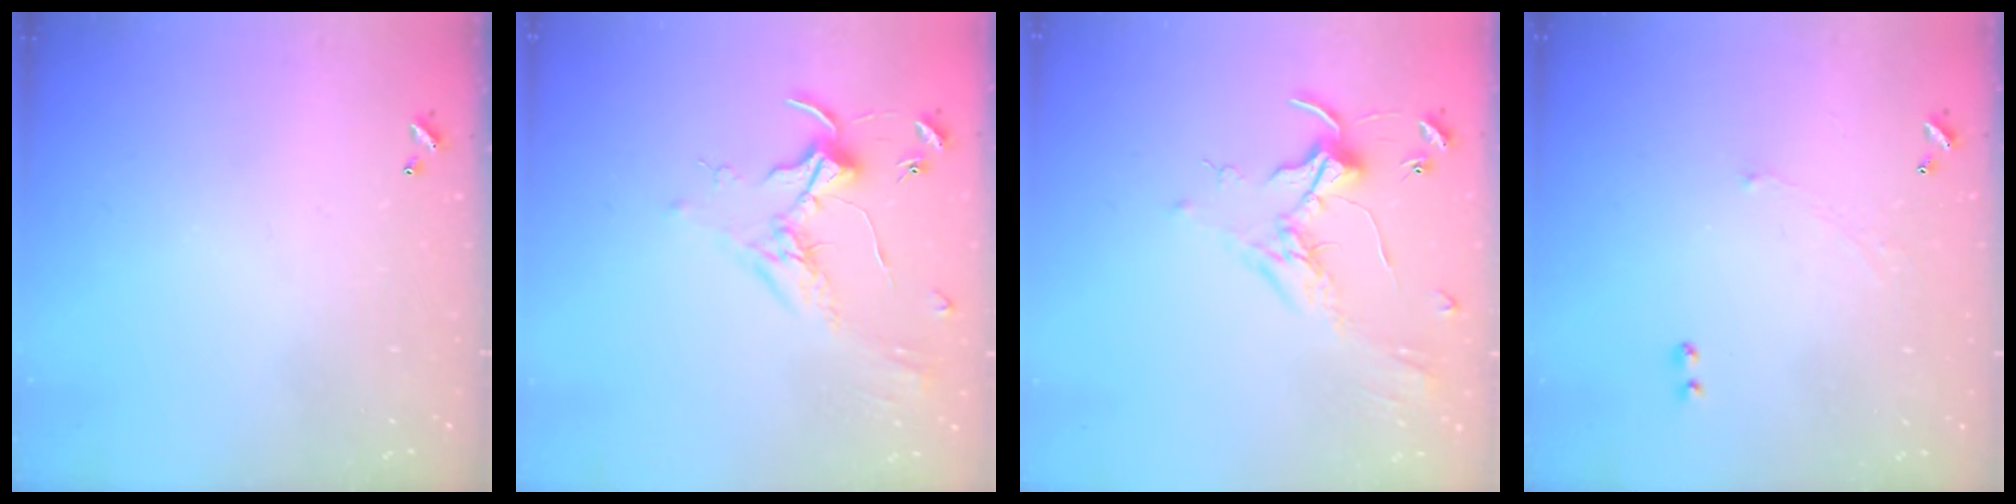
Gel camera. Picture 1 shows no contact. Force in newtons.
{"total": 1.8, "press": 1.8, "slide": 0.4}
{"total": 1.7, "press": 1.6, "slide": 0.5}
{"total": 1.0, "press": 0.7, "slide": 0.6}